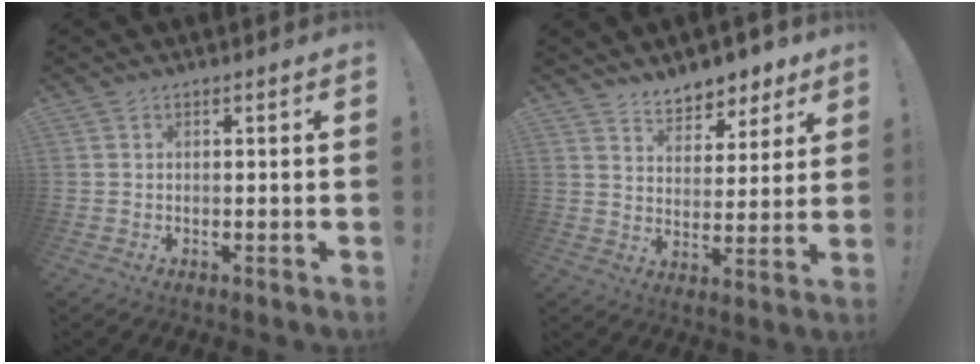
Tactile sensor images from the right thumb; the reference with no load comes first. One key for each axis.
{"total": 8.2, "fx": 6.9, "fy": 4.1, "fz": 1.8, "tx": -0.028, "ty": -0.052, "tz": 0.130}